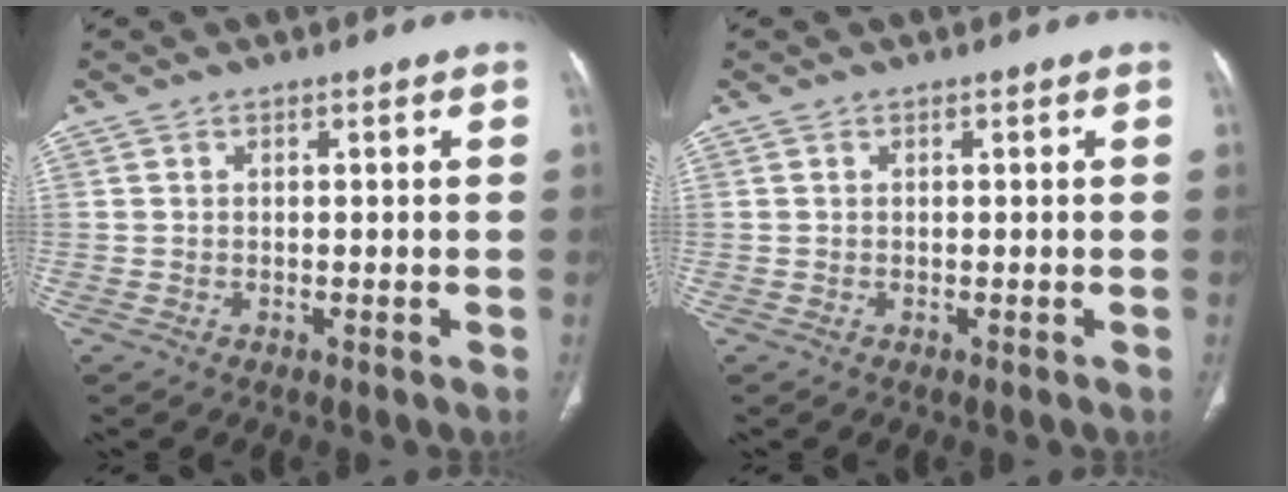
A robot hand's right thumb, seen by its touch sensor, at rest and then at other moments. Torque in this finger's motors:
{"motor_torque": [-0.02, 0.00, -0.01, 0.00, 0.01]}